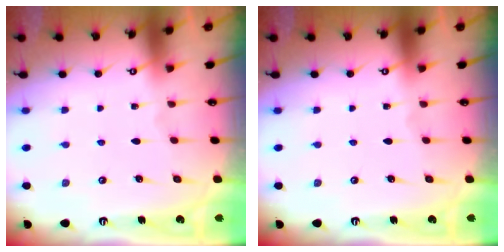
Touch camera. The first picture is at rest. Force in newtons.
{"total": 0.0}